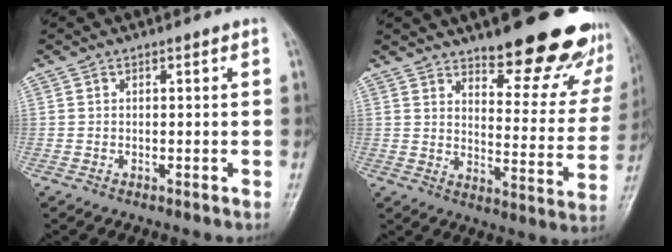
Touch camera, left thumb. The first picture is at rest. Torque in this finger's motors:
{"motor_torque": [1.56, 1.25, 1.42, -1.35, 0.06]}